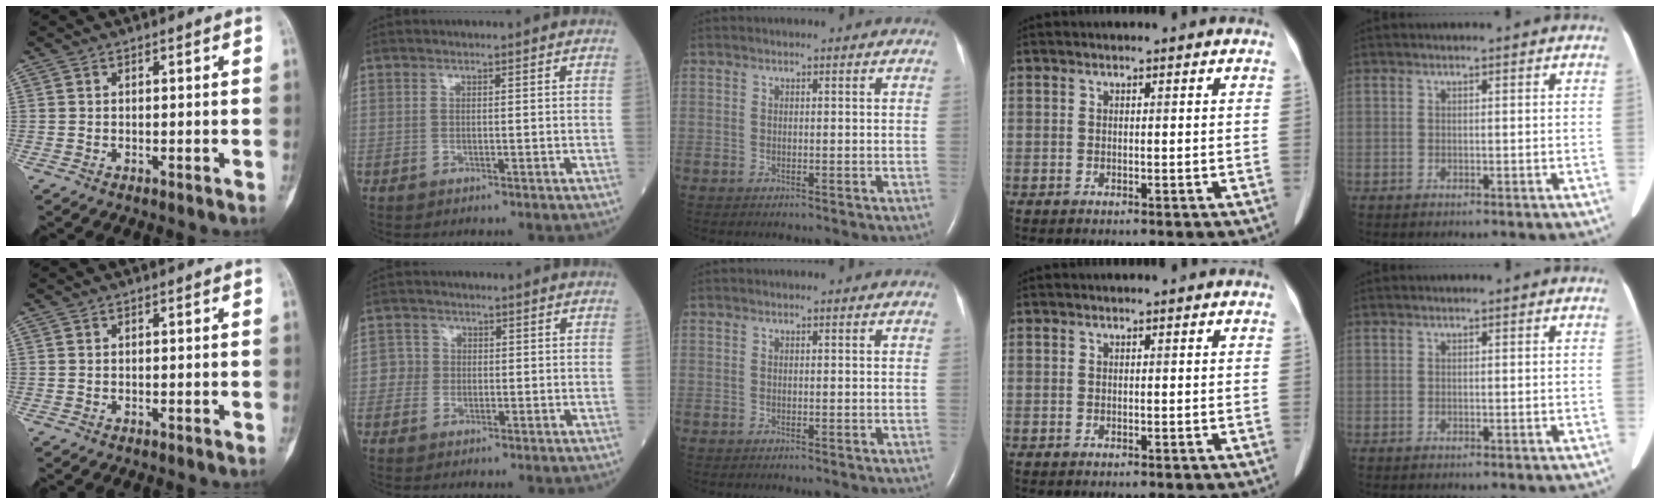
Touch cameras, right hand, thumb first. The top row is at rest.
{"index": {"total": 2.2, "force": [-0.3, 2.2, 0.3], "torque": [0.002, 0.008, -0.011]}}